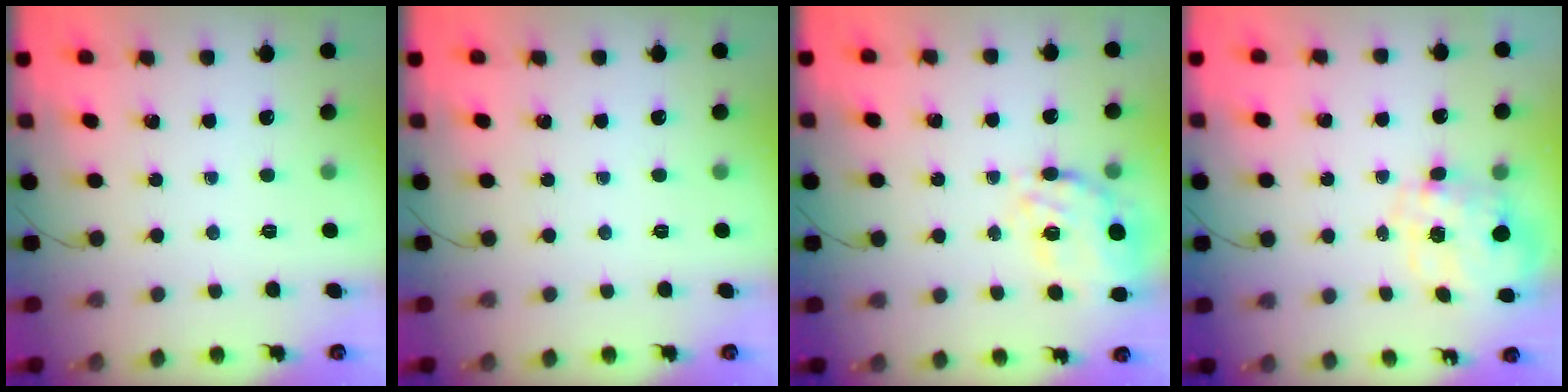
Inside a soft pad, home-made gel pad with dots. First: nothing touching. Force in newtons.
{"total": 0.0}
{"total": 13.2, "press": 12.5, "slide": 4.1}
{"total": 9.9, "press": 9.8, "slide": 1.5}